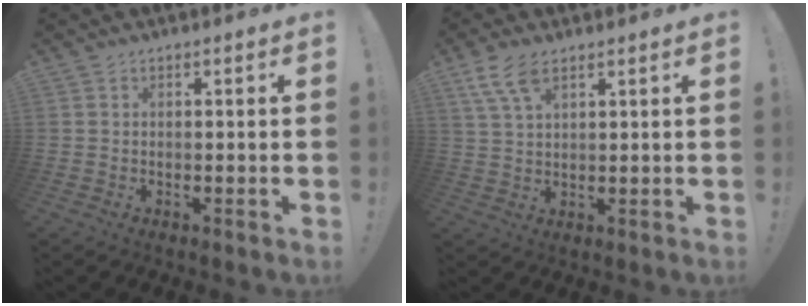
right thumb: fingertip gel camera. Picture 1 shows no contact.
{"total": 7.6, "force": [4.6, 3.2, 5.1], "torque": [-0.102, -0.010, 0.090]}